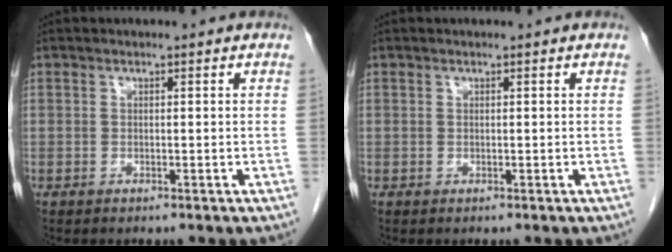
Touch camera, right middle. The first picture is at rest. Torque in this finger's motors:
{"motor_torque": [0.17, -0.09, 0.03, 0.01]}